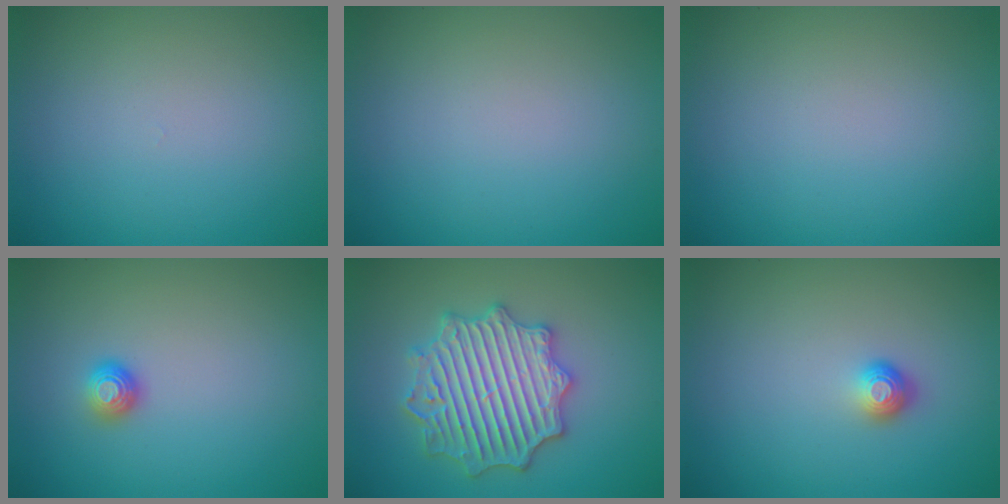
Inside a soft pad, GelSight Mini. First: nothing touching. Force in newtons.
{"total": 0.0}
{"total": 0.0}
{"total": 1.3, "press": 1.0, "slide": 0.8}
{"total": 6.7, "press": 6.6, "slide": 1.0}
{"total": 1.2, "press": 0.9, "slide": 0.7}